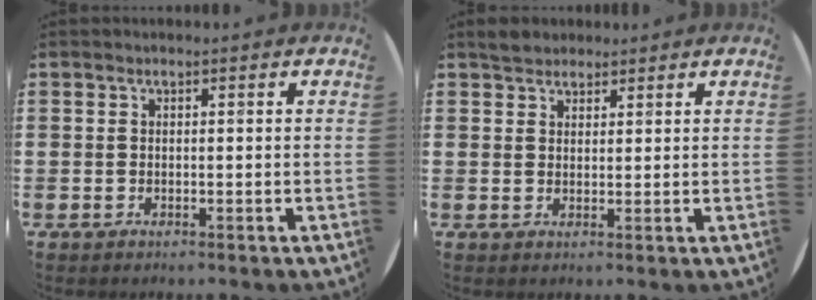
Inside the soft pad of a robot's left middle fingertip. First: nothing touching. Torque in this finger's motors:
{"motor_torque": [0.29, -0.24, 0.01, 0.03]}